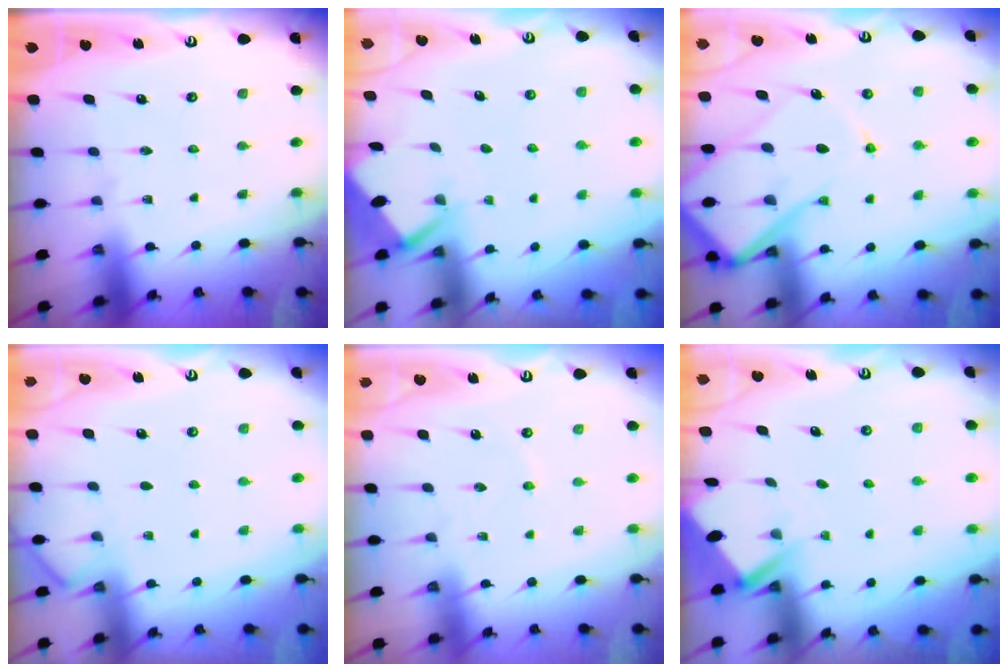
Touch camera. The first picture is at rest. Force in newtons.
{"total": 2.6, "press": 2.6, "slide": 0.4}
{"total": 16.4, "press": 16.3, "slide": 1.8}
{"total": 3.8, "press": 3.7, "slide": 0.4}
{"total": 1.7, "press": 1.7, "slide": 0.3}
{"total": 3.0, "press": 2.9, "slide": 0.4}